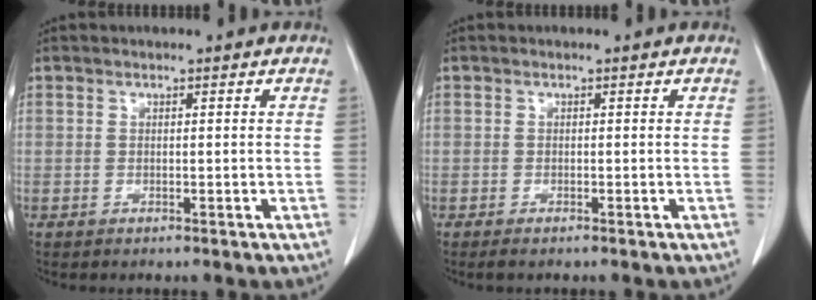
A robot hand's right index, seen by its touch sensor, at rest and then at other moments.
{"total": 0.9, "force": [-0.7, 0.1, 0.5], "torque": [-0.007, -0.001, -0.007]}